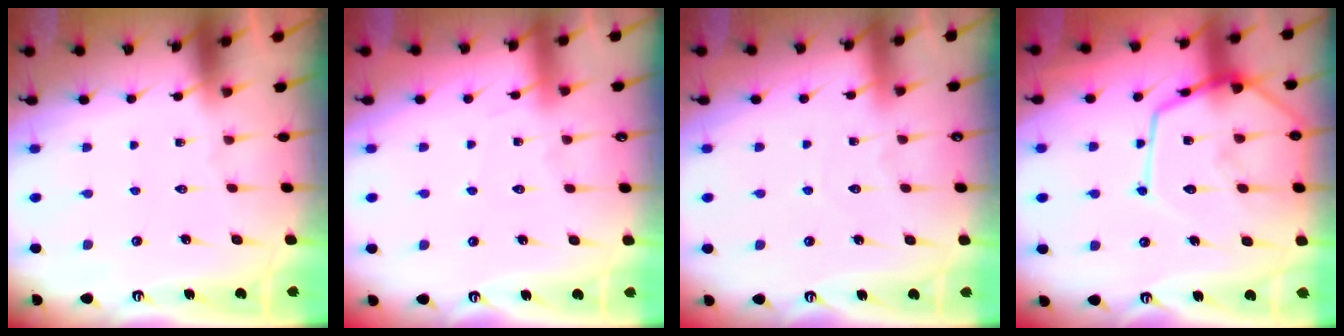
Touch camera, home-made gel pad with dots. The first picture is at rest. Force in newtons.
{"total": 4.3, "press": 4.3, "slide": 0.6}
{"total": 2.7, "press": 2.7, "slide": 0.4}
{"total": 17.7, "press": 17.6, "slide": 1.6}